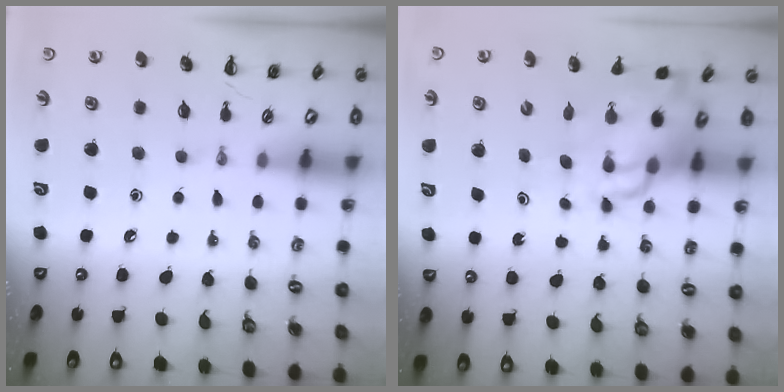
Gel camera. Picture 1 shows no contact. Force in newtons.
{"total": 11.3, "press": 10.9, "slide": 3.1}